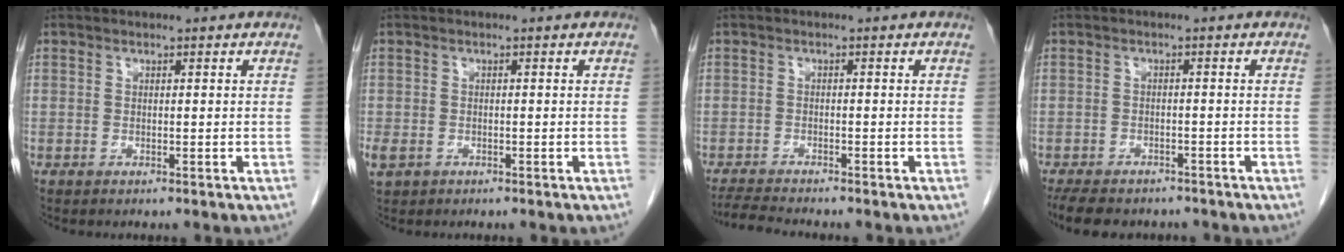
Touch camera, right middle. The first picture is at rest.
{"total": 2.2, "force": [-0.9, 1.7, 1.1], "torque": [-0.028, -0.001, -0.008]}
{"total": 4.1, "force": [-3.9, -0.5, 1.2], "torque": [-0.023, -0.022, -0.069]}
{"total": 10.5, "force": [-8.6, 4.4, 4.1], "torque": [-0.078, -0.007, -0.117]}